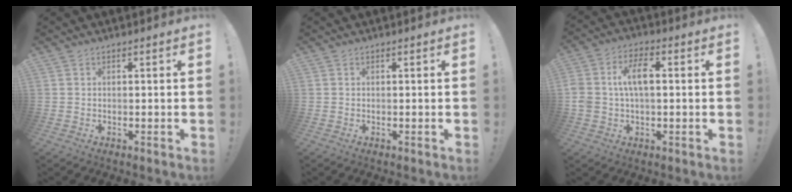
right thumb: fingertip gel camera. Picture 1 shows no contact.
{"total": 0.0}
{"total": 9.0, "force": [0.9, 5.0, 7.4], "torque": [-0.136, 0.011, 0.012]}